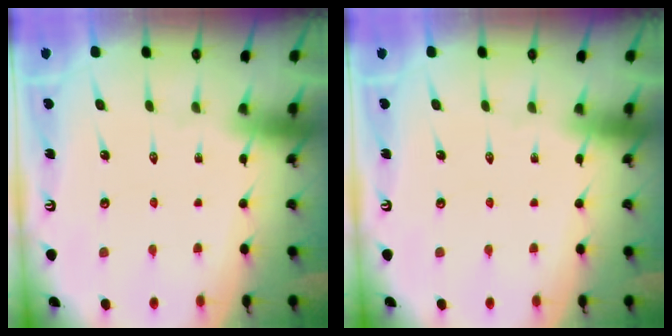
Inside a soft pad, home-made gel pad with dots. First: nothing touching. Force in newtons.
{"total": 0.0}